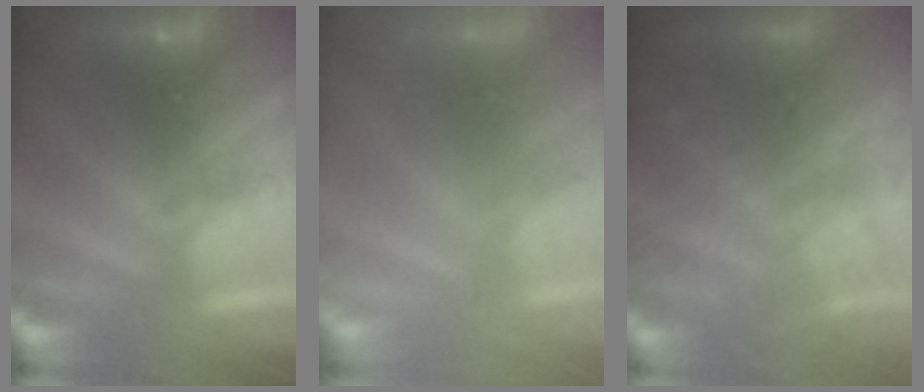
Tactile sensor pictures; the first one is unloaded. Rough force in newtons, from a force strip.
{"total": 5.7}
{"total": 7.7}